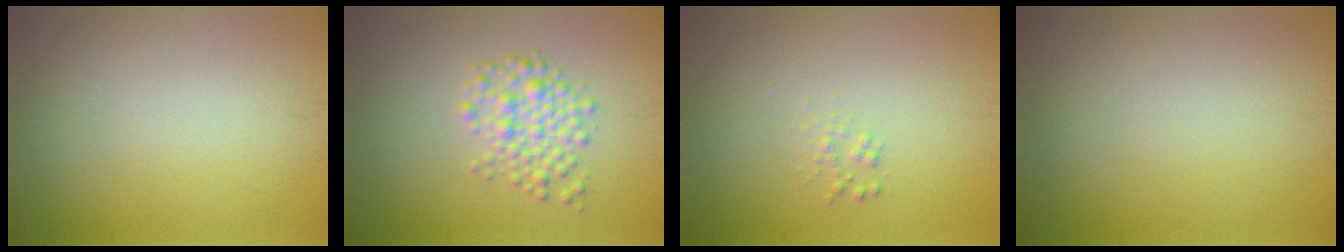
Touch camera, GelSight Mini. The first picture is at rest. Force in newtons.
{"total": 2.8, "press": 2.8, "slide": 0.1}
{"total": 0.7, "press": 0.7, "slide": 0.0}
{"total": 0.0}